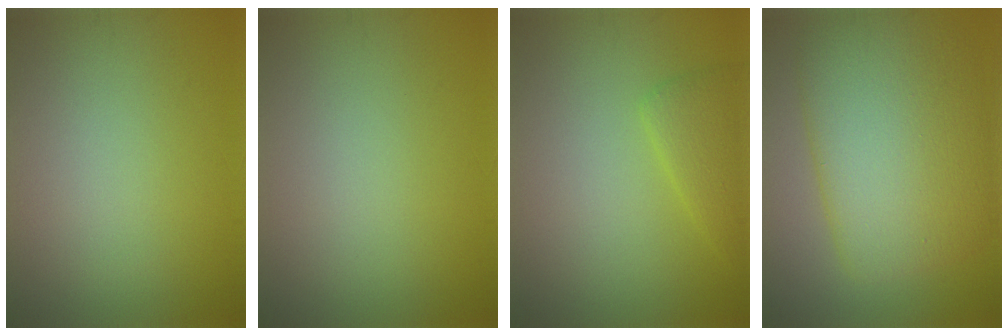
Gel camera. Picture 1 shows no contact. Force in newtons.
{"total": 0.0}
{"total": 2.4, "press": 2.4, "slide": 0.1}
{"total": 10.3, "press": 10.3, "slide": 0.3}